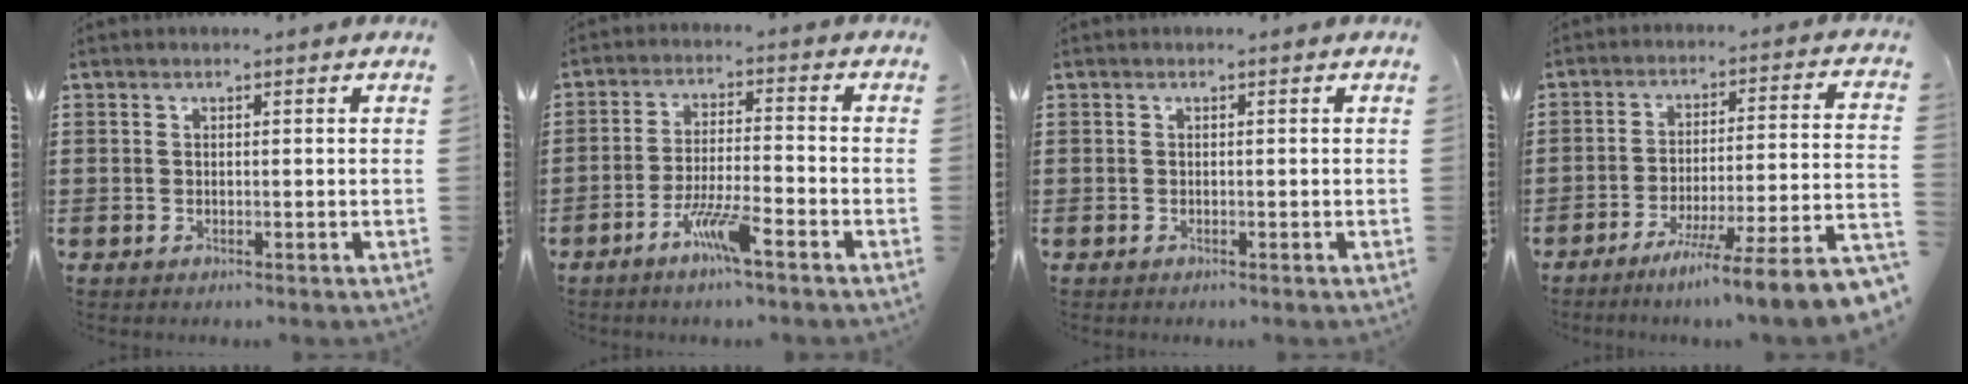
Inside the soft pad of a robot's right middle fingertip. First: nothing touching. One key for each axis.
{"total": 6.3, "fx": -4.0, "fy": 0.6, "fz": 4.9, "tx": -0.096, "ty": -0.005, "tz": -0.073}
{"total": 0.0}
{"total": 7.3, "fx": -5.3, "fy": -1.1, "fz": 4.9, "tx": -0.075, "ty": -0.026, "tz": -0.107}